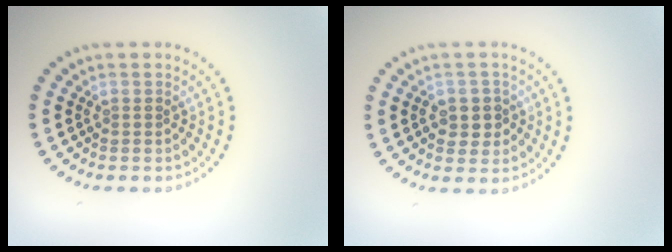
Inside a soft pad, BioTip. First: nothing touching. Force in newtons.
{"total": 2.5, "press": 2.5, "slide": 0.4}